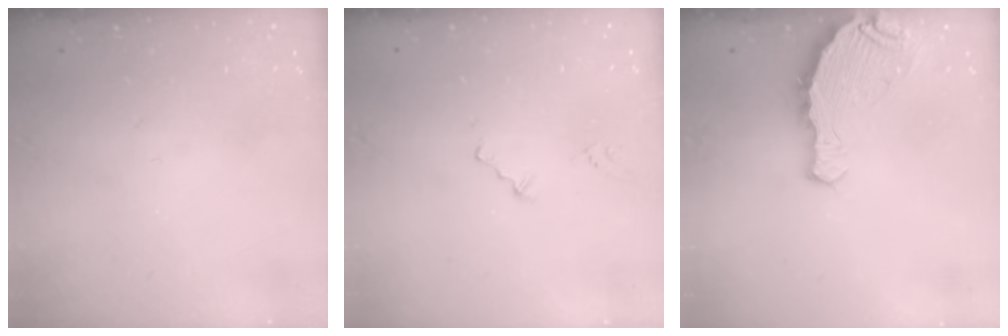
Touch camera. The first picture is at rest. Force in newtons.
{"total": 1.8, "press": 1.5, "slide": 0.9}
{"total": 9.2, "press": 8.4, "slide": 3.8}